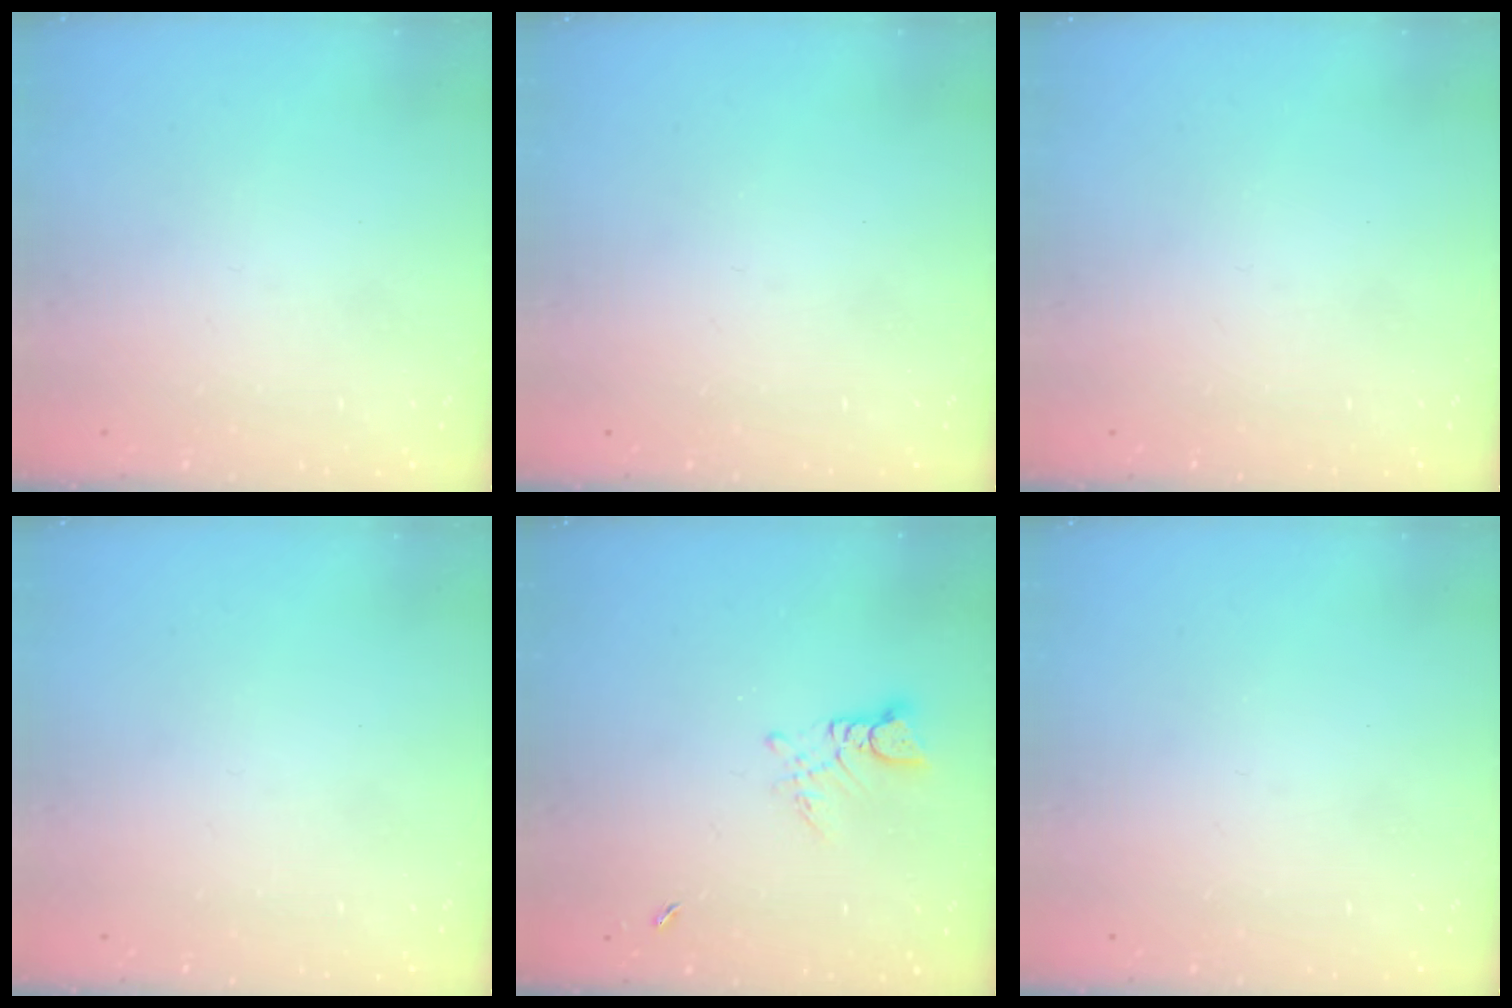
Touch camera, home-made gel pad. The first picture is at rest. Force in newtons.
{"total": 0.0}
{"total": 0.0}
{"total": 0.0}
{"total": 3.2, "press": 3.2, "slide": 0.3}
{"total": 0.0}